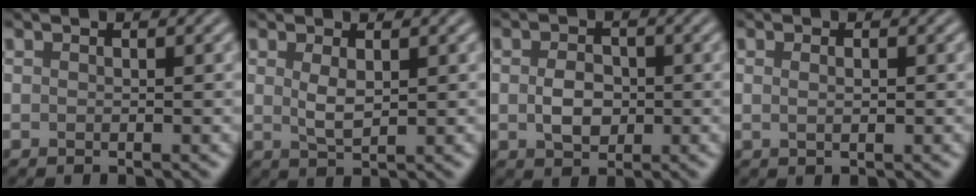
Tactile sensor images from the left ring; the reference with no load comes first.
{"total": 1.8, "force": [0.6, 0.7, 1.6], "torque": [-0.036, -0.002, 0.016]}
{"total": 3.0, "force": [-0.2, 2.2, 2.1], "torque": [-0.041, 0.000, -0.008]}
{"total": 1.2, "force": [0.3, 0.6, 1.0], "torque": [-0.015, 0.001, 0.000]}